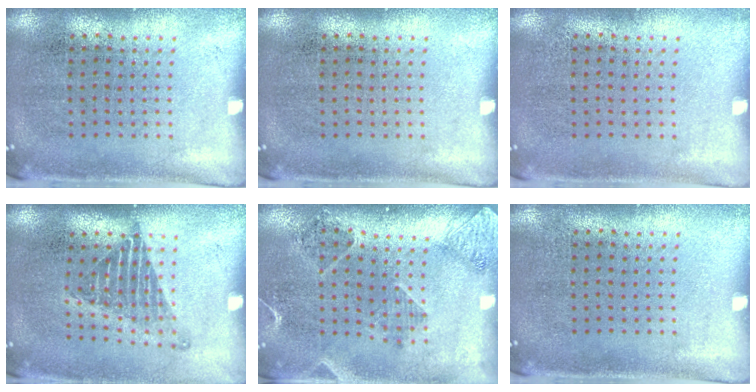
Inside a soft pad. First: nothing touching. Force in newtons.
{"total": 0.0}
{"total": 0.0}
{"total": 1.3, "press": 1.0, "slide": 0.8}
{"total": 1.5, "press": 1.4, "slide": 0.5}
{"total": 0.0}